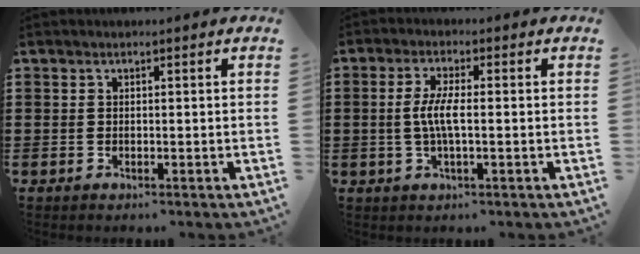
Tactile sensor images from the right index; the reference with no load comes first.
{"total": 4.5, "force": [-0.4, 0.9, 4.4], "torque": [-0.092, -0.004, -0.014]}